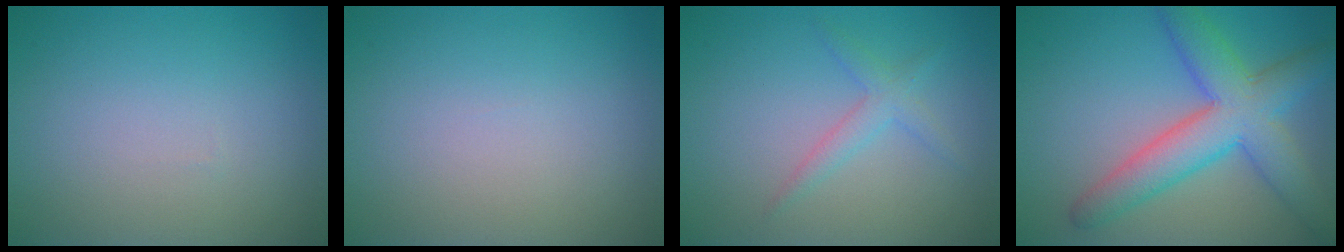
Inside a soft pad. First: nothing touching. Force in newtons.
{"total": 0.0}
{"total": 1.9, "press": 1.9, "slide": 0.1}
{"total": 7.4, "press": 7.4, "slide": 0.2}